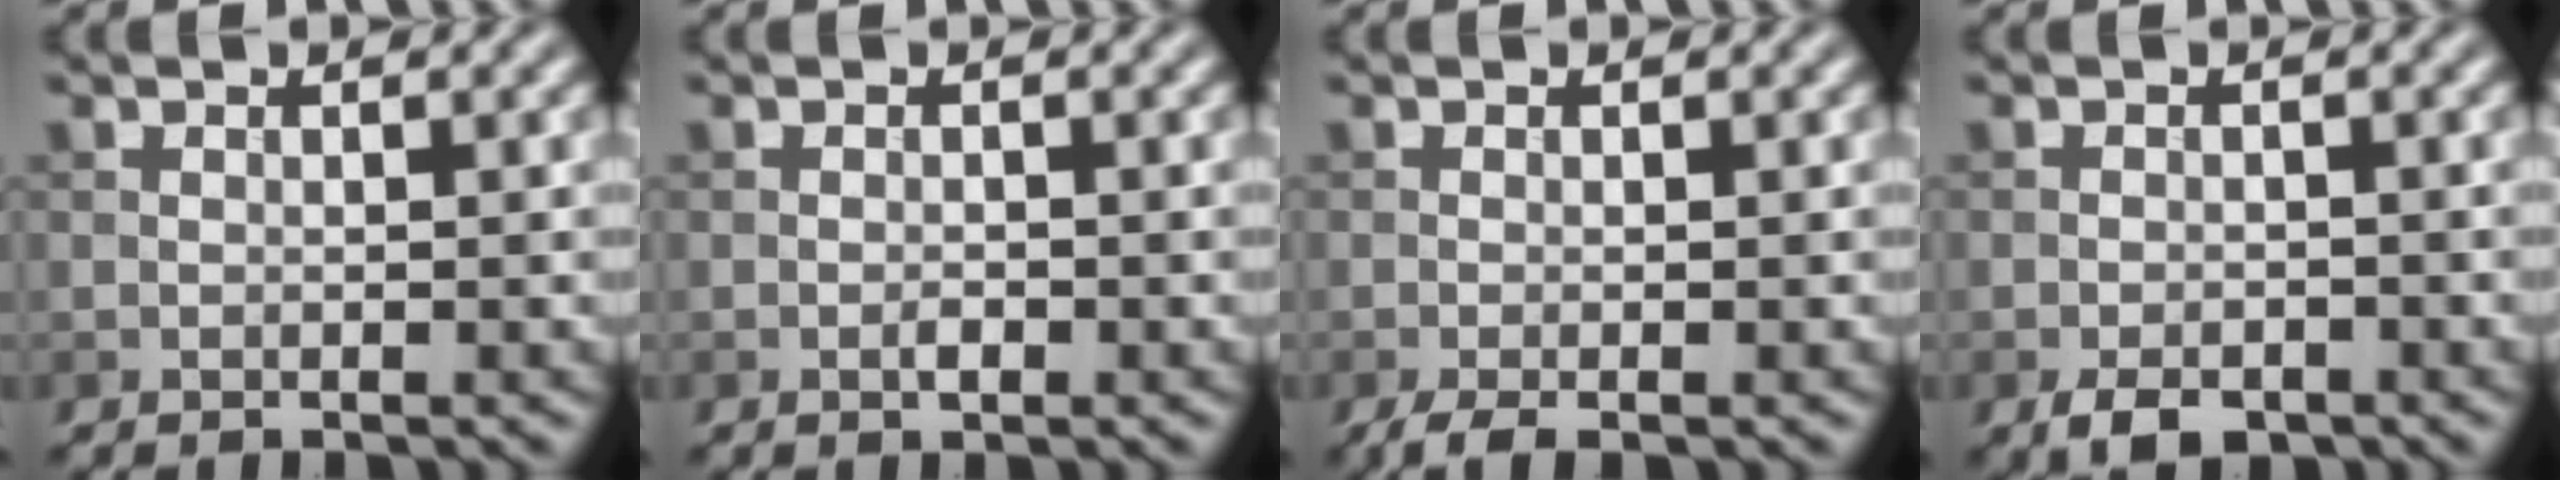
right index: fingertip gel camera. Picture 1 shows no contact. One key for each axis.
{"total": 0.8, "fx": -0.4, "fy": 0.4, "fz": 0.7, "tx": -0.011, "ty": 0.000, "tz": -0.006}
{"total": 2.0, "fx": -1.3, "fy": 0.5, "fz": 1.5, "tx": -0.033, "ty": -0.007, "tz": -0.027}
{"total": 2.8, "fx": -1.8, "fy": 1.5, "fz": 1.6, "tx": -0.027, "ty": -0.005, "tz": -0.034}